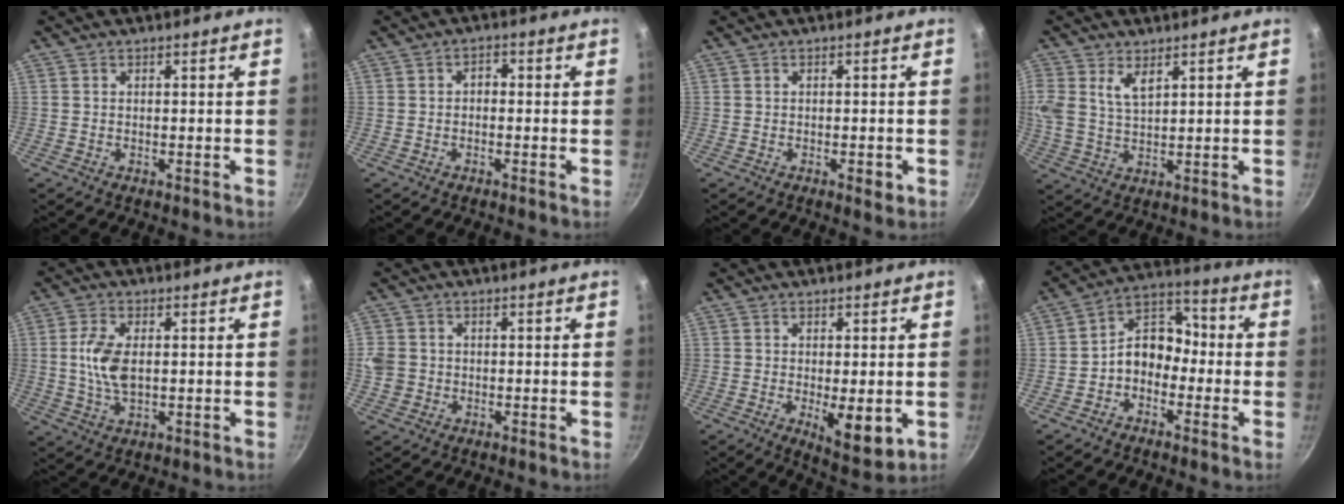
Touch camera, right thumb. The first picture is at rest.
{"total": 1.9, "force": [-0.3, 1.3, 1.3], "torque": [-0.011, 0.013, -0.012]}
{"total": 2.0, "force": [-0.7, 0.8, 1.7], "torque": [-0.017, -0.001, -0.008]}
{"total": 7.1, "force": [3.3, 3.7, 5.1], "torque": [-0.104, -0.007, 0.072]}
{"total": 7.6, "force": [0.6, 4.0, 6.5], "torque": [-0.139, -0.004, 0.012]}
{"total": 4.6, "force": [-0.3, 4.1, 2.0], "torque": [-0.033, 0.009, -0.001]}
{"total": 7.8, "force": [-1.6, 2.9, 7.1], "torque": [-0.096, -0.022, -0.015]}
{"total": 9.8, "force": [-2.1, 7.2, 6.3], "torque": [-0.075, 0.046, -0.053]}